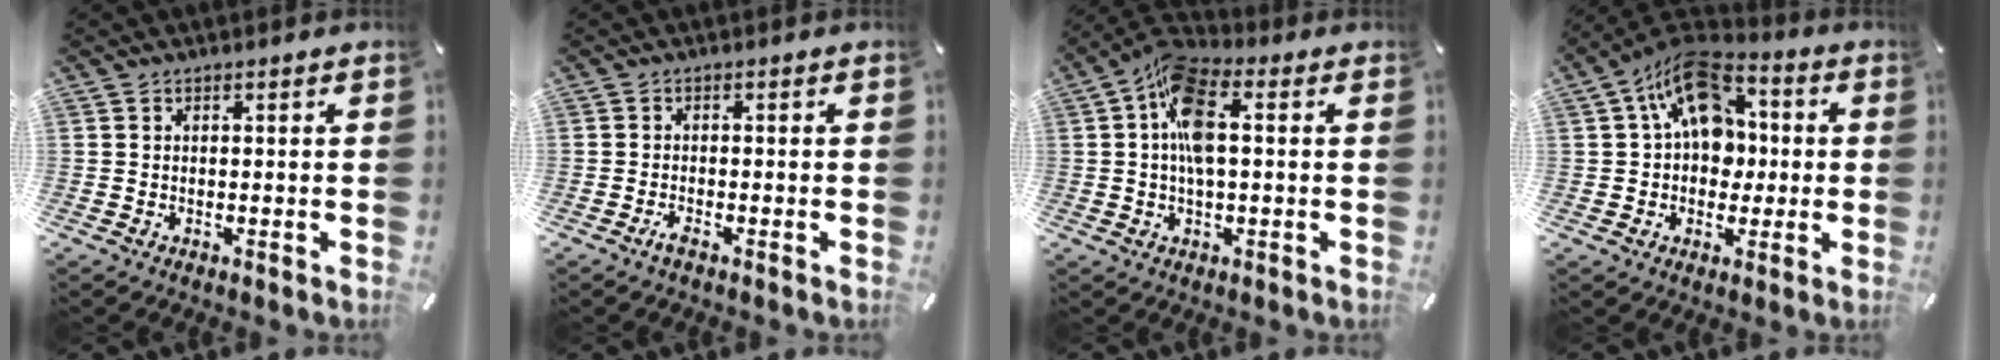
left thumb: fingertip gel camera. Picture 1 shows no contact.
{"total": 1.5, "force": [-1.0, 0.3, 1.1], "torque": [-0.027, -0.001, -0.022]}
{"total": 11.1, "force": [1.0, 5.5, 9.6], "torque": [-0.199, 0.005, 0.021]}
{"total": 15.6, "force": [4.1, 11.3, 9.9], "torque": [-0.179, -0.015, 0.077]}